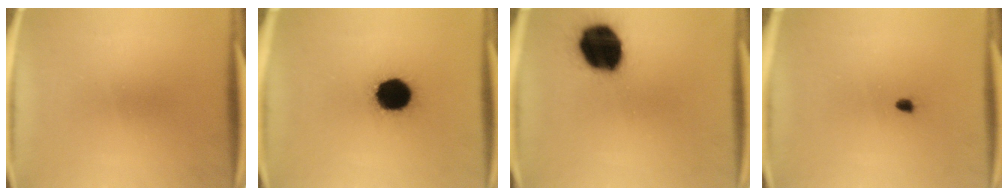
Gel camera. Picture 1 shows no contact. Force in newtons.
{"total": 15.3}
{"total": 19.8}
{"total": 1.0}